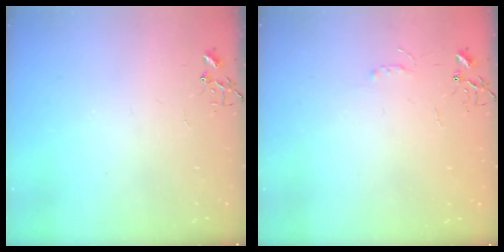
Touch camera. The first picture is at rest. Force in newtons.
{"total": 3.6, "press": 3.6, "slide": 0.6}